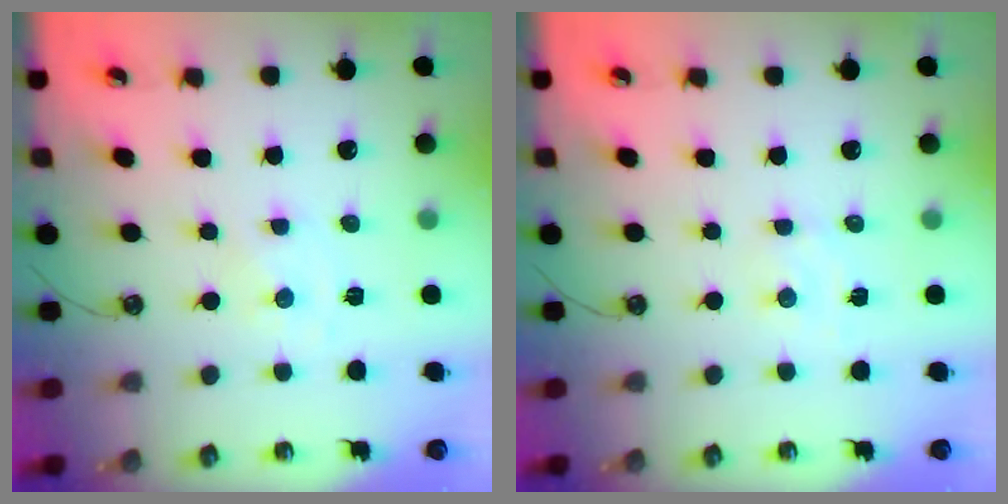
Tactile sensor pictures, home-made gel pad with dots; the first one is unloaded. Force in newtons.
{"total": 3.5, "press": 3.4, "slide": 0.3}